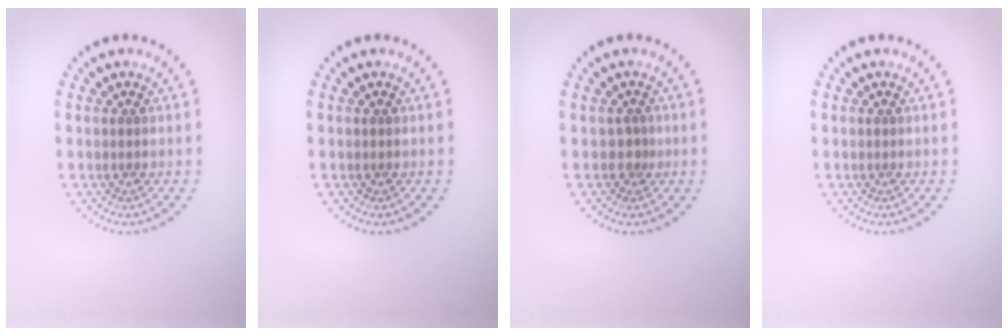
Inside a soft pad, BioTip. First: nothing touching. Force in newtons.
{"total": 0.0}
{"total": 0.8, "press": 0.5, "slide": 0.7}
{"total": 0.0}